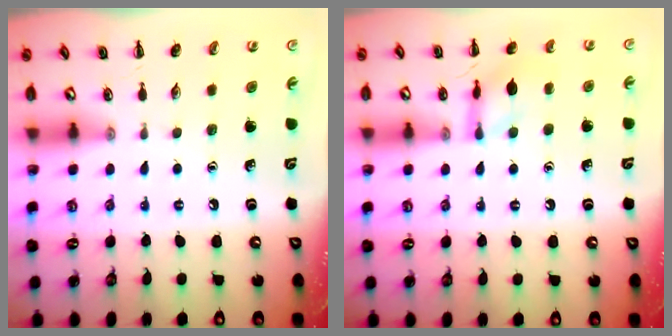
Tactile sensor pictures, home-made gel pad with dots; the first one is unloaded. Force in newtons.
{"total": 10.2, "press": 10.2, "slide": 0.7}